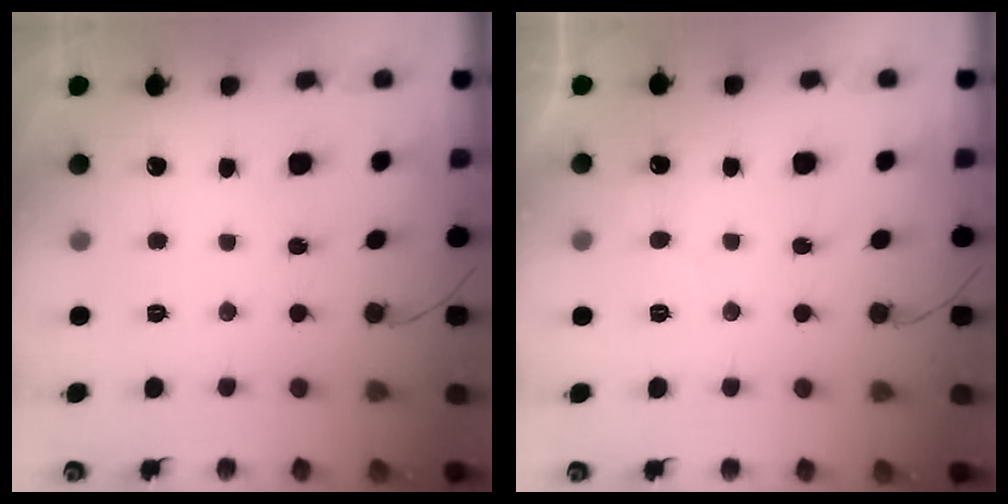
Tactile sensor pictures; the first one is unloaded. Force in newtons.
{"total": 4.6, "press": 4.5, "slide": 0.3}